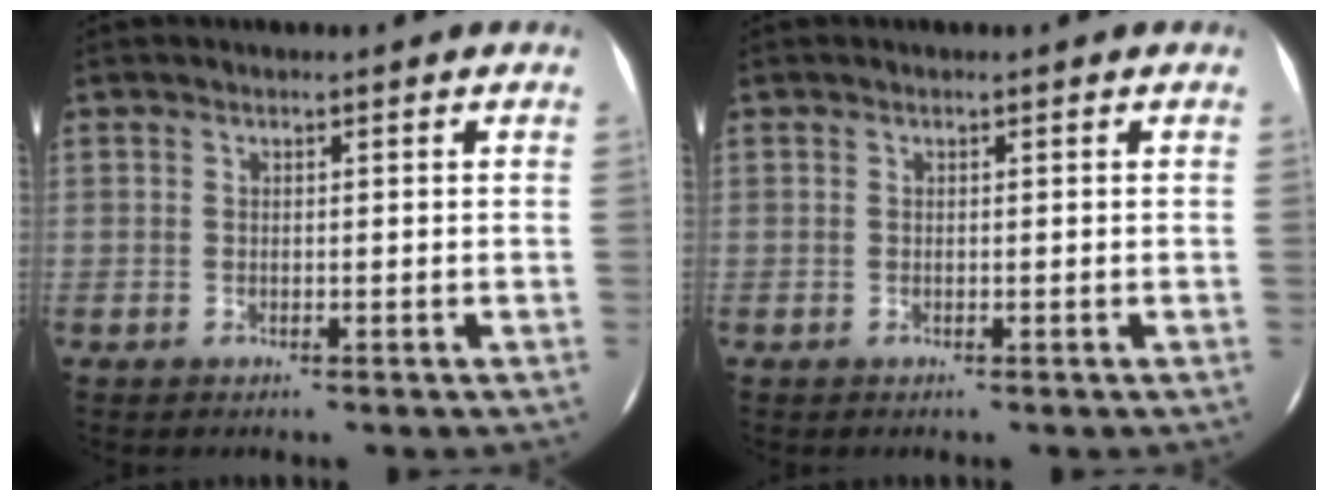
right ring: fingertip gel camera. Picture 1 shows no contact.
{"total": 0.0}